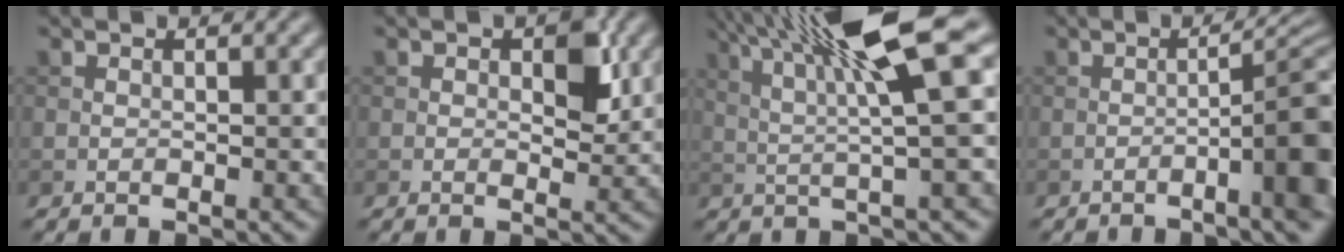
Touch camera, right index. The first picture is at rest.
{"total": 2.6, "force": [0.7, 1.4, 2.1], "torque": [-0.023, -0.006, 0.010]}
{"total": 10.4, "force": [4.2, 1.5, 9.3], "torque": [-0.144, 0.018, 0.073]}
{"total": 9.5, "force": [-2.5, 2.1, 8.9], "torque": [-0.103, 0.004, -0.034]}